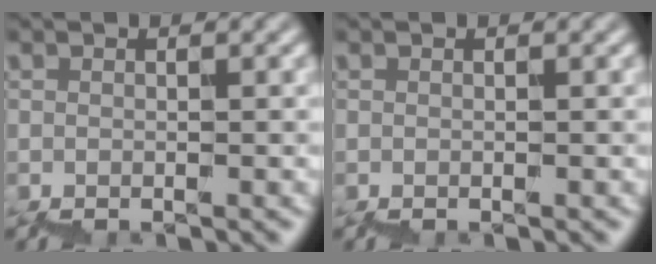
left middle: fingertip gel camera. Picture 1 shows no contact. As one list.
[{"total": 0.0}]